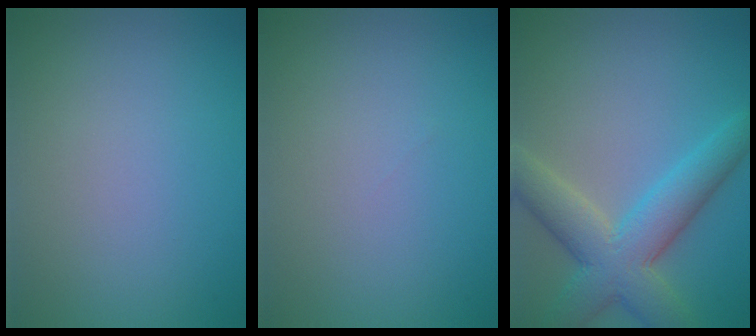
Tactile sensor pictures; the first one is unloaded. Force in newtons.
{"total": 0.0}
{"total": 7.1, "press": 7.0, "slide": 0.4}